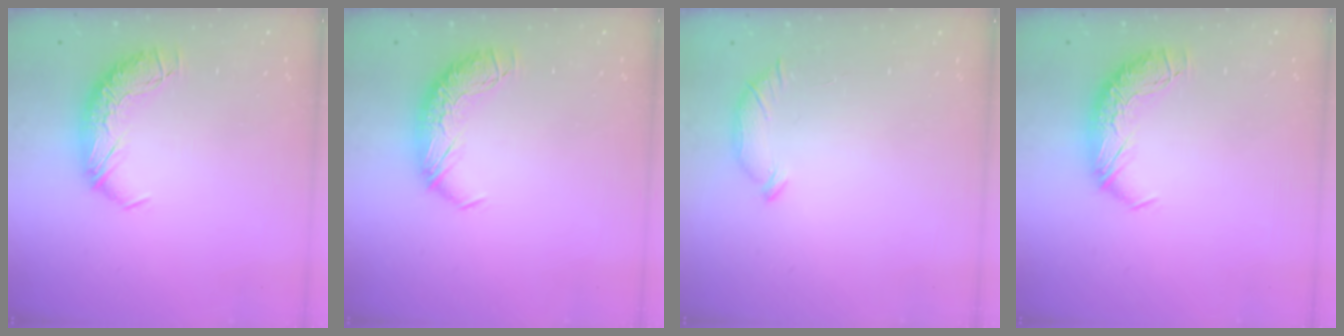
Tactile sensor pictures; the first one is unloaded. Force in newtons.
{"total": 0.0}
{"total": 5.3, "press": 5.3, "slide": 0.1}
{"total": 0.0}